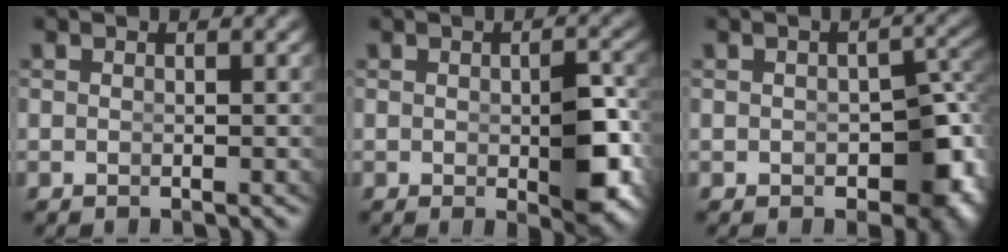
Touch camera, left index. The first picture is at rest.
{"total": 4.7, "force": [-1.0, 2.1, 4.1], "torque": [-0.059, -0.018, -0.009]}
{"total": 4.8, "force": [-1.7, 2.9, 3.4], "torque": [-0.029, -0.008, -0.015]}